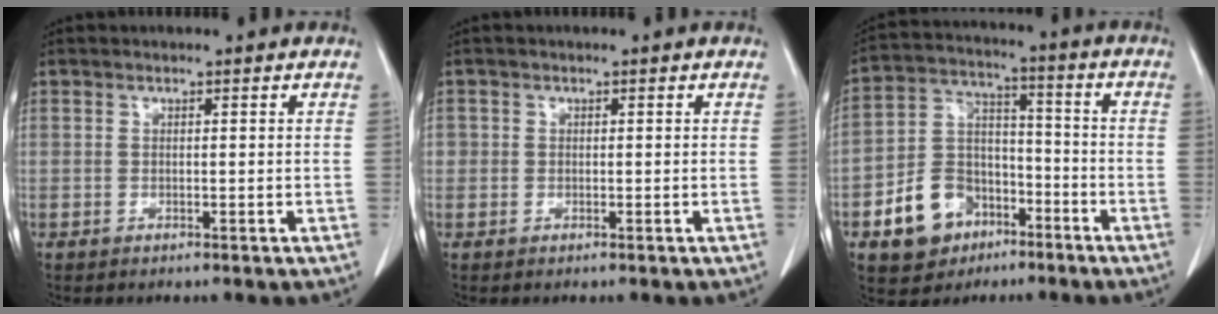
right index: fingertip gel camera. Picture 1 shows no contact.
{"total": 1.0, "force": [0.0, 1.0, 0.1], "torque": [0.008, 0.004, -0.003]}
{"total": 11.8, "force": [-5.9, 8.6, 5.5], "torque": [-0.117, 0.025, -0.095]}